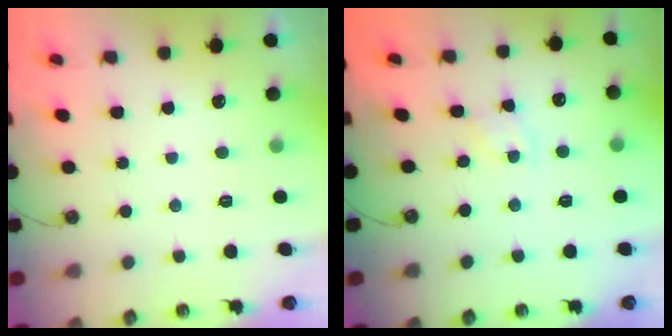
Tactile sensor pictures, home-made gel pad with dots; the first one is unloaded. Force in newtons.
{"total": 2.9, "press": 2.9, "slide": 0.5}